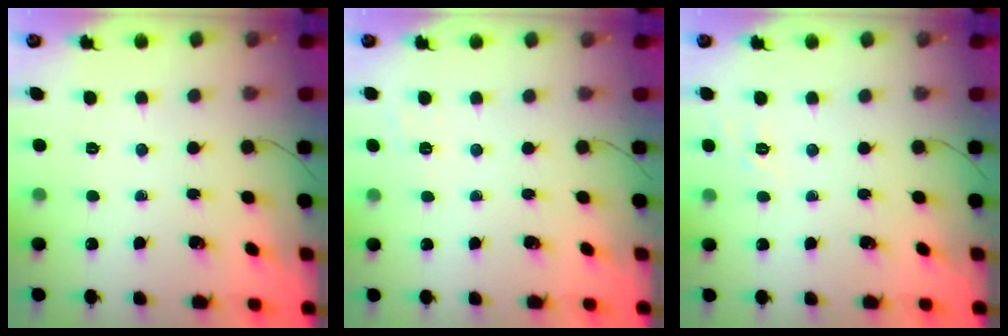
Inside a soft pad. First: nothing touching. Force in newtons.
{"total": 2.0, "press": 1.2, "slide": 1.6}
{"total": 1.7, "press": 0.2, "slide": 1.7}